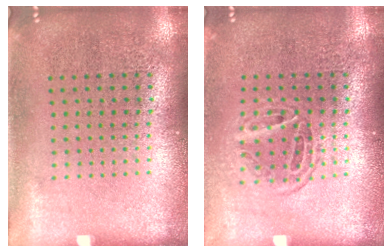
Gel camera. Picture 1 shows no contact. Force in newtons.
{"total": 1.2, "press": 1.0, "slide": 0.6}